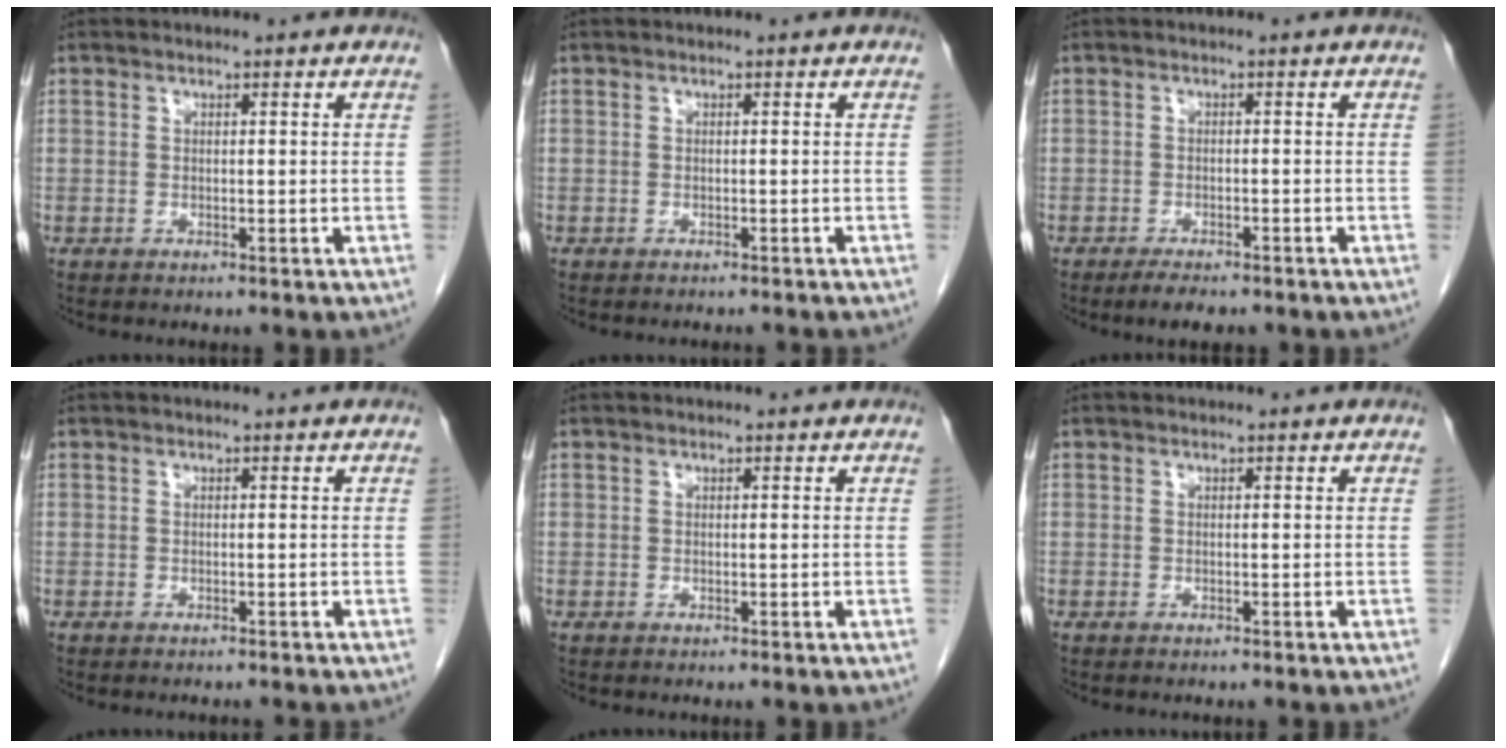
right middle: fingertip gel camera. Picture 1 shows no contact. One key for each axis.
{"total": 3.1, "fx": -2.9, "fy": 0.4, "fz": 1.0, "tx": -0.015, "ty": -0.006, "tz": -0.034}
{"total": 3.4, "fx": -2.7, "fy": 0.9, "fz": 1.8, "tx": -0.032, "ty": -0.005, "tz": -0.039}
{"total": 2.7, "fx": -2.5, "fy": 0.3, "fz": 0.8, "tx": -0.013, "ty": -0.004, "tz": -0.029}
{"total": 0.0}
{"total": 0.6, "fx": -0.6, "fy": 0.1, "fz": 0.2, "tx": -0.003, "ty": -0.001, "tz": -0.008}